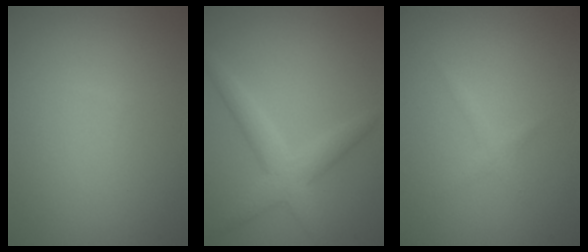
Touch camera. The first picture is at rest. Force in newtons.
{"total": 3.5, "press": 3.5, "slide": 0.2}
{"total": 1.0, "press": 1.0, "slide": 0.1}